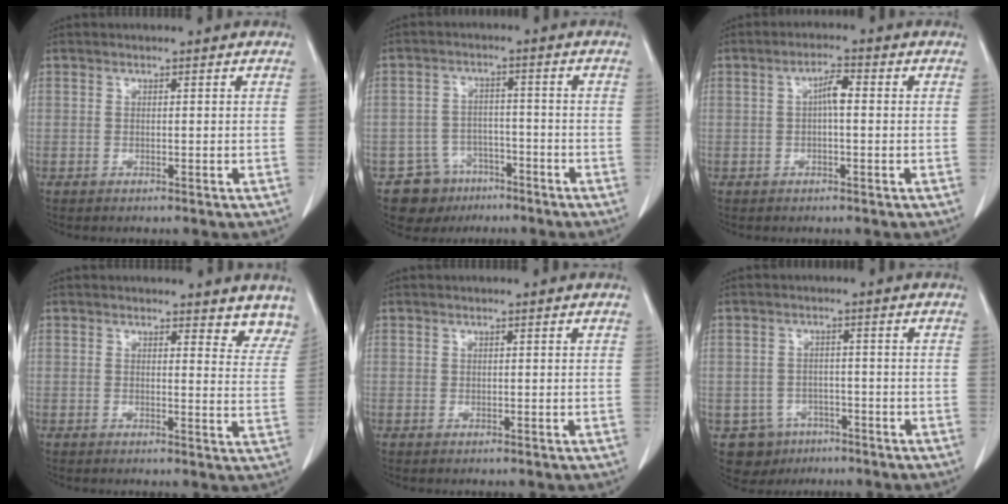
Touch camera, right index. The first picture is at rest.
{"total": 7.1, "force": [-4.7, 5.3, 0.2], "torque": [0.004, 0.018, -0.070]}
{"total": 3.0, "force": [0.1, 0.7, 2.9], "torque": [-0.051, 0.007, 0.000]}
{"total": 7.5, "force": [6.8, 2.5, 1.7], "torque": [0.018, -0.025, 0.046]}
{"total": 0.0}
{"total": 5.5, "force": [-3.0, 4.5, 0.6], "torque": [-0.008, 0.009, -0.040]}